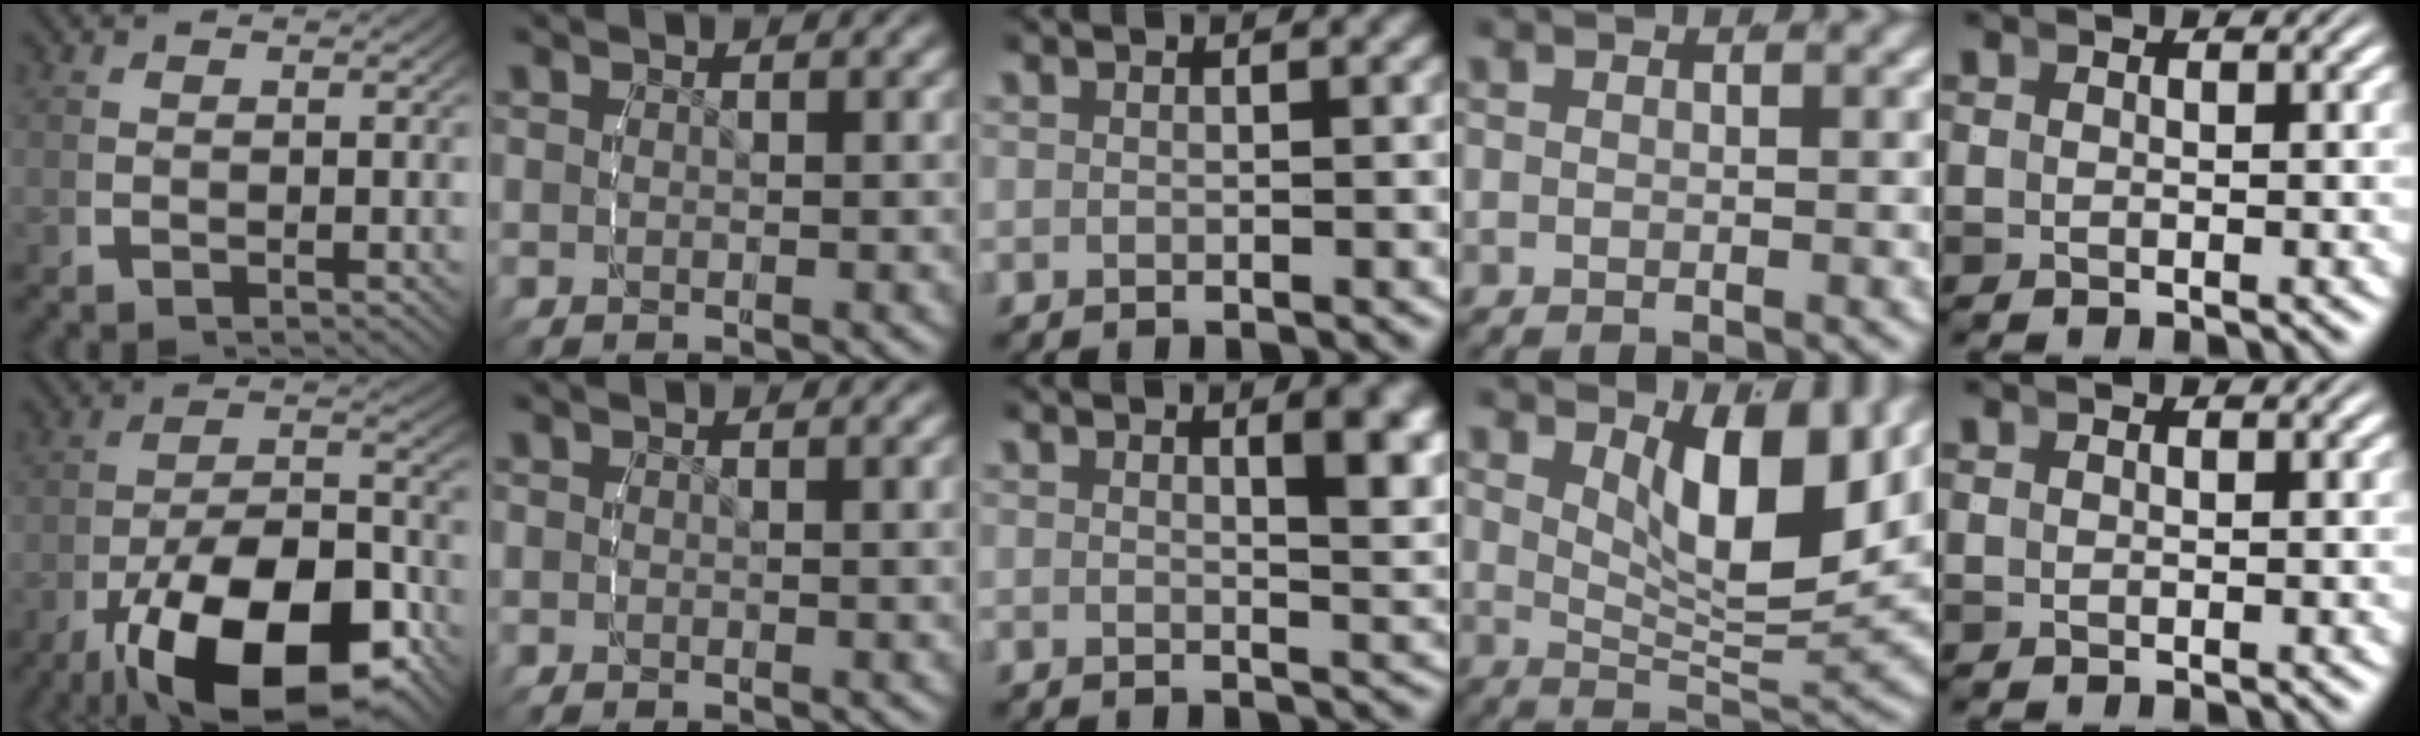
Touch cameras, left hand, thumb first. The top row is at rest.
{"thumb": {"total": 15.0, "force": [-5.3, 7.9, 11.6], "torque": [-0.216, -0.065, -0.053]}, "index": {"total": 0.6, "force": [0.1, 0.2, 0.6], "torque": [-0.004, 0.005, 0.000]}, "middle": {"total": 3.4, "force": [1.6, 0.6, 3.0], "torque": [-0.033, -0.009, 0.025]}, "ring": {"total": 8.4, "force": [3.8, 2.6, 7.0], "torque": [-0.109, -0.017, 0.067]}}